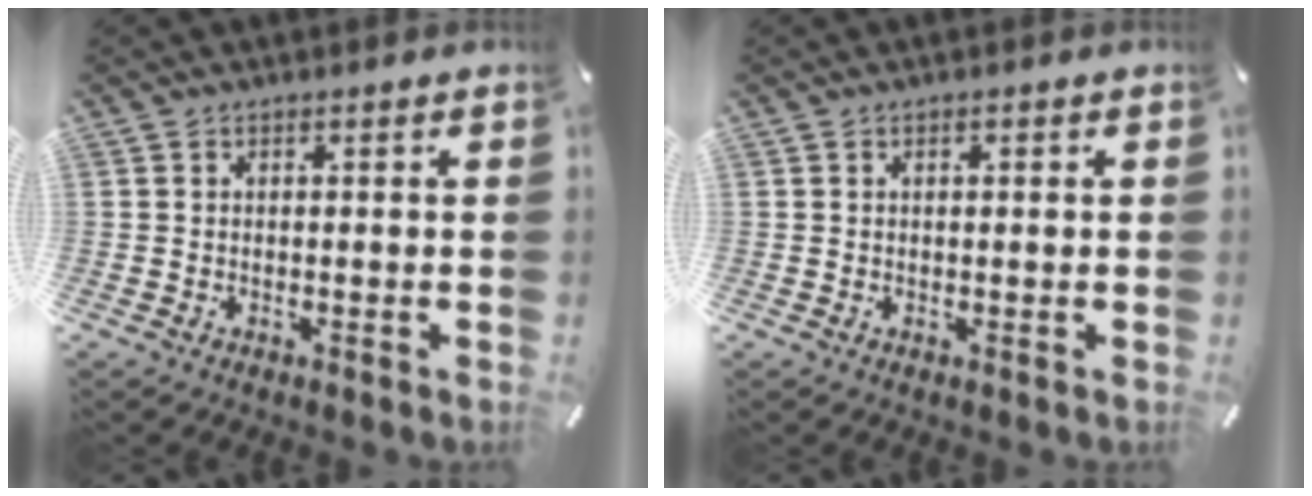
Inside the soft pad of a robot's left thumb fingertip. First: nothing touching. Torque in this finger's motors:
{"motor_torque": [-0.28, -0.18, -0.20, 0.07, -0.02]}